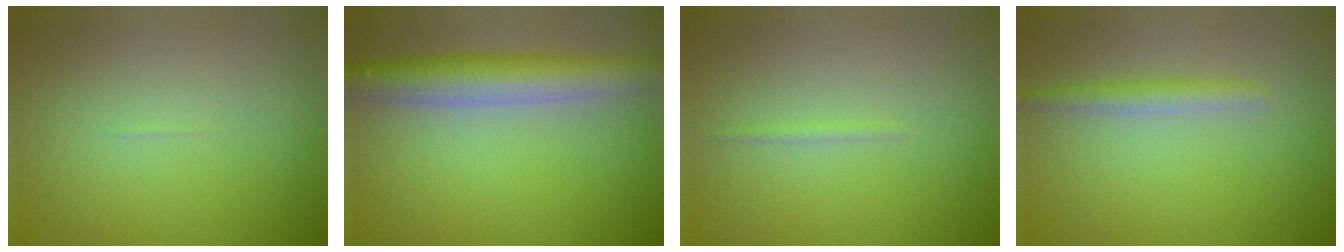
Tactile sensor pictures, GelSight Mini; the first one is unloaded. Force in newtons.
{"total": 6.1, "press": 6.1, "slide": 0.3}
{"total": 0.6, "press": 0.6, "slide": 0.1}
{"total": 1.8, "press": 1.8, "slide": 0.1}